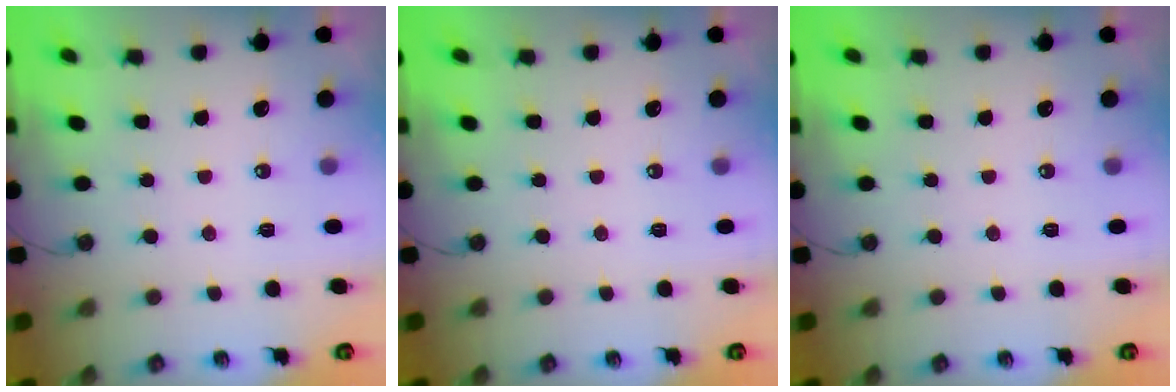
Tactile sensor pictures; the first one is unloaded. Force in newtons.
{"total": 0.0}
{"total": 0.0}